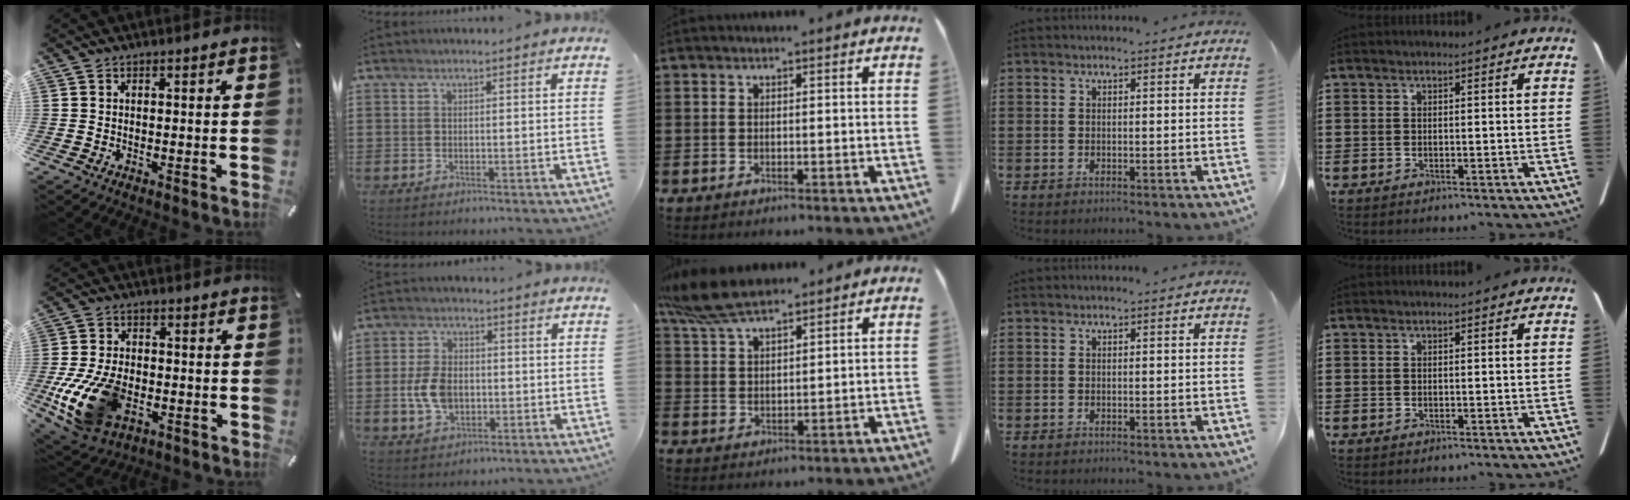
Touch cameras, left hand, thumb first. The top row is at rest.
{"thumb": {"total": 16.6, "force": [-5.1, 10.6, 11.8], "torque": [-0.242, 0.012, -0.082]}, "index": {"total": 6.6, "force": [-0.7, 4.3, 4.9], "torque": [-0.118, 0.003, -0.019]}, "middle": {"total": 8.2, "force": [6.8, 2.0, 4.2], "torque": [-0.110, -0.012, 0.127]}}